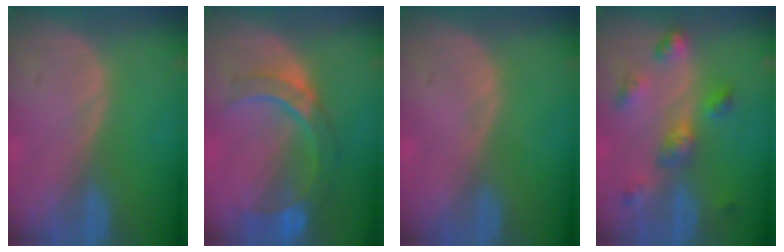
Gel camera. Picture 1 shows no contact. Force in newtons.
{"total": 9.1, "press": 7.9, "slide": 4.5}
{"total": 0.0}
{"total": 6.4, "press": 5.7, "slide": 2.8}